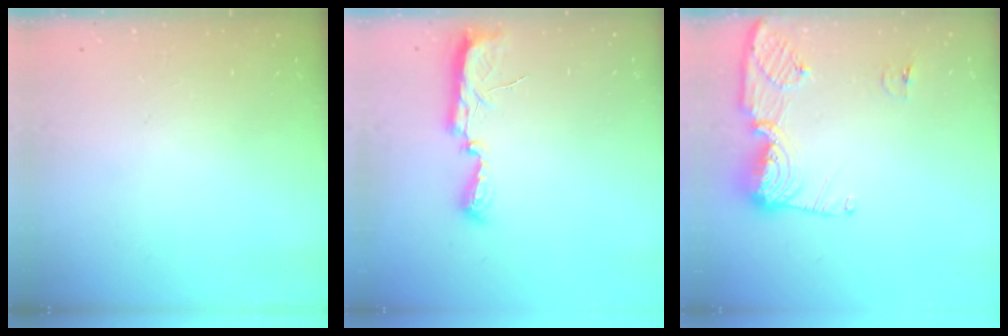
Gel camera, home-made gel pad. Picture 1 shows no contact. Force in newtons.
{"total": 8.1, "press": 8.0, "slide": 0.8}
{"total": 11.7, "press": 11.7, "slide": 1.2}